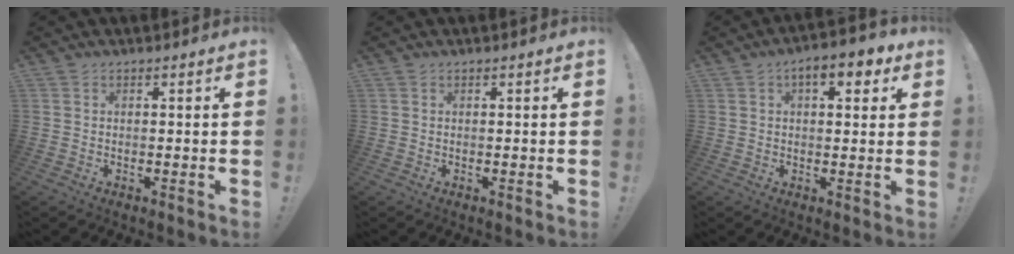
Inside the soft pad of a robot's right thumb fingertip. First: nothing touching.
{"total": 0.0}
{"total": 7.6, "force": [3.5, 3.4, 5.9], "torque": [-0.072, -0.008, 0.053]}